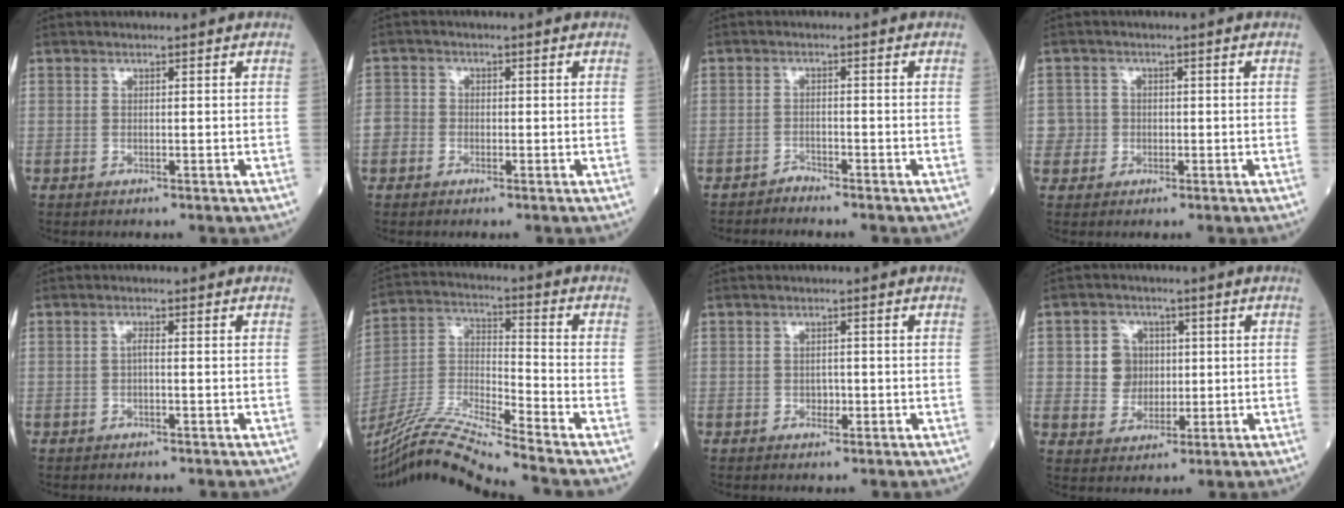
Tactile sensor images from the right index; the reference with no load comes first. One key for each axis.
{"total": 2.8, "fx": -1.0, "fy": 2.5, "fz": 0.6, "tx": -0.005, "ty": 0.010, "tz": -0.030}
{"total": 1.4, "fx": -1.4, "fy": -0.1, "fz": -0.3, "tx": 0.013, "ty": -0.003, "tz": -0.023}
{"total": 2.8, "fx": -0.4, "fy": 2.7, "fz": -0.3, "tx": 0.018, "ty": 0.010, "tz": -0.013}
{"total": 0.9, "fx": -0.2, "fy": 0.1, "fz": 0.9, "tx": -0.017, "ty": 0.002, "tz": -0.005}
{"total": 16.2, "fx": -14.3, "fy": -2.0, "fz": 7.2, "tx": -0.140, "ty": -0.011, "tz": -0.266}
{"total": 1.1, "fx": -0.4, "fy": 0.8, "fz": 0.6, "tx": -0.008, "ty": 0.003, "tz": -0.005}
{"total": 5.5, "fx": 0.9, "fy": 5.1, "fz": 2.0, "tx": -0.036, "ty": 0.013, "tz": 0.021}